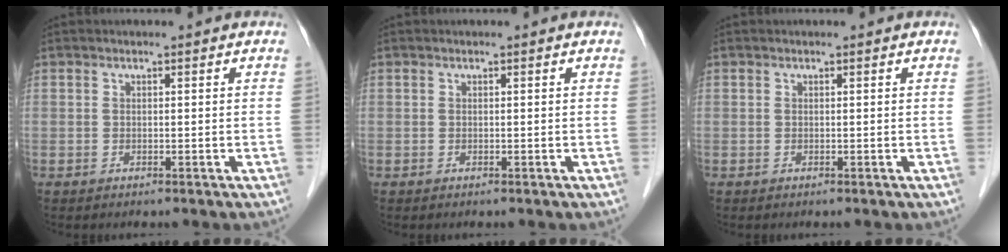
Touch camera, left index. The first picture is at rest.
{"total": 0.0}
{"total": 0.0}